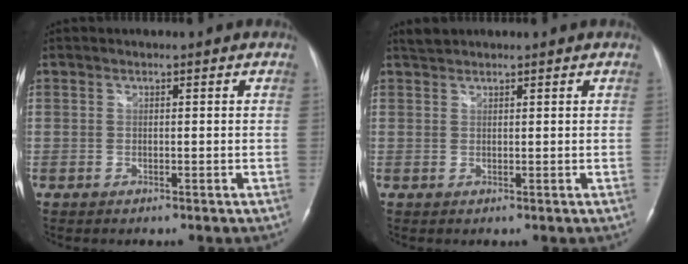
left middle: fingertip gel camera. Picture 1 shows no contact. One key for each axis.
{"total": 1.5, "fx": 1.5, "fy": 0.2, "fz": 0.1, "tx": -0.010, "ty": 0.010, "tz": 0.032}